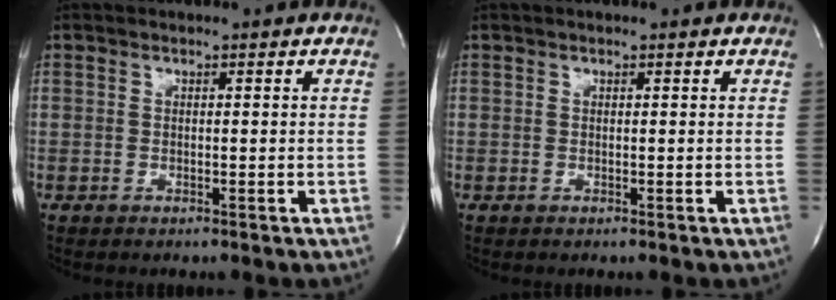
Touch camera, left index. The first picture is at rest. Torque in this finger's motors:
{"motor_torque": [0.80, -0.79, 0.17, 0.01]}